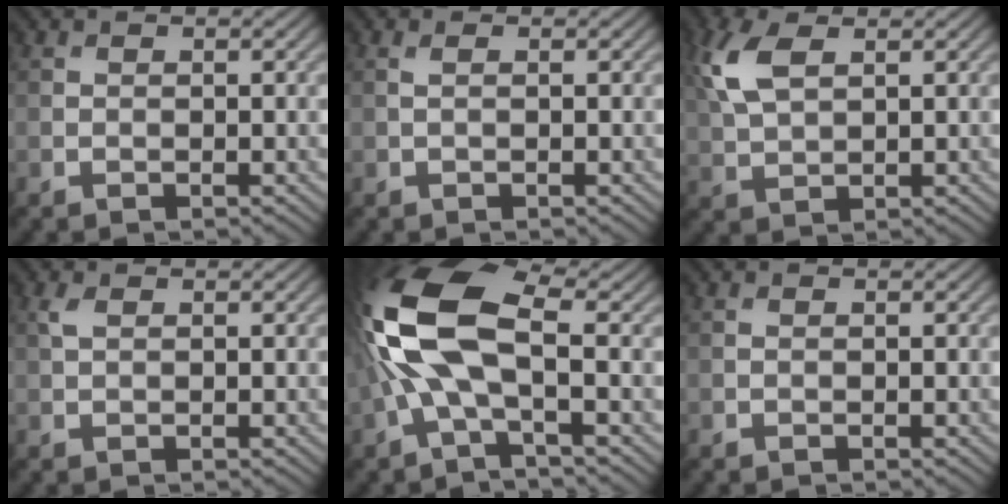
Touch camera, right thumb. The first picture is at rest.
{"total": 0.6, "force": [0.2, 0.1, 0.5], "torque": [-0.014, 0.001, 0.003]}
{"total": 6.3, "force": [2.6, 3.2, 4.8], "torque": [-0.130, 0.012, 0.051]}
{"total": 1.2, "force": [0.6, 0.5, 0.9], "torque": [-0.028, 0.003, 0.010]}
{"total": 12.9, "force": [0.4, 5.6, 11.7], "torque": [-0.284, 0.022, -0.006]}
{"total": 0.0}